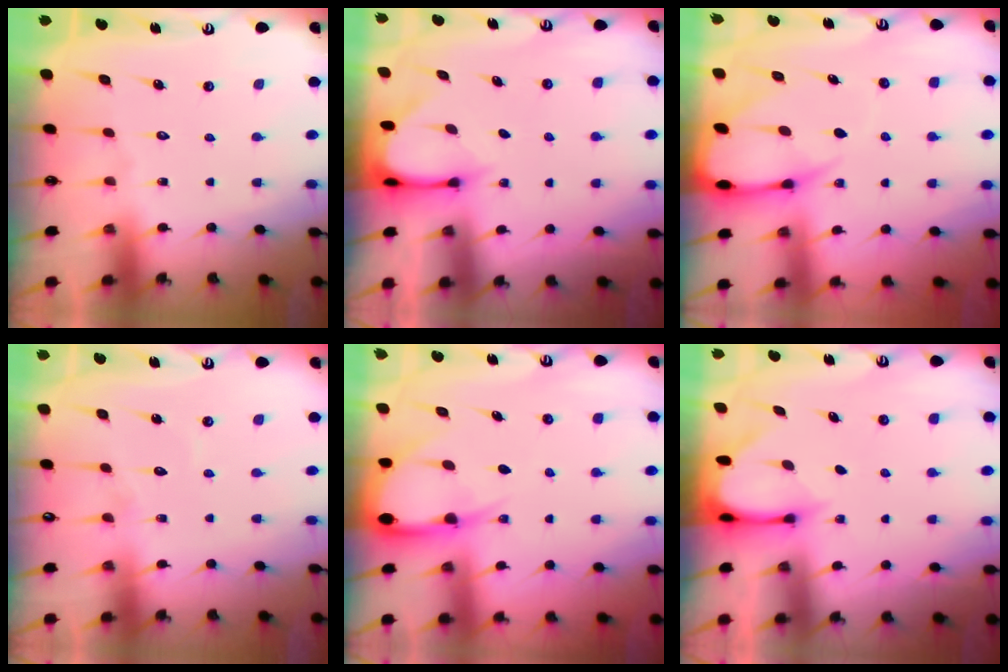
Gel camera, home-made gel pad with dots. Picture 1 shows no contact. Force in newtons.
{"total": 3.4, "press": 3.4, "slide": 0.3}
{"total": 8.2, "press": 8.2, "slide": 0.9}
{"total": 5.7, "press": 5.7, "slide": 0.5}
{"total": 6.5, "press": 6.5, "slide": 0.7}
{"total": 3.1, "press": 3.1, "slide": 0.2}